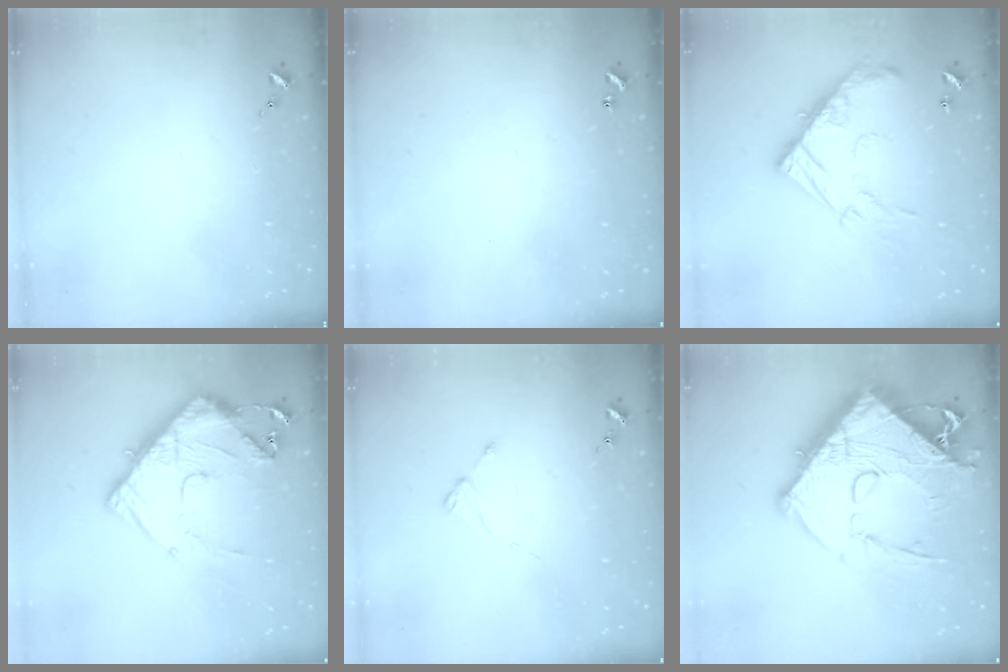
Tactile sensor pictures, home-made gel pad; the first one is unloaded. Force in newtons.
{"total": 1.0, "press": 1.0, "slide": 0.2}
{"total": 17.6, "press": 17.6, "slide": 1.2}
{"total": 14.8, "press": 14.7, "slide": 1.5}
{"total": 2.0, "press": 2.0, "slide": 0.3}
{"total": 25.7, "press": 25.6, "slide": 2.6}